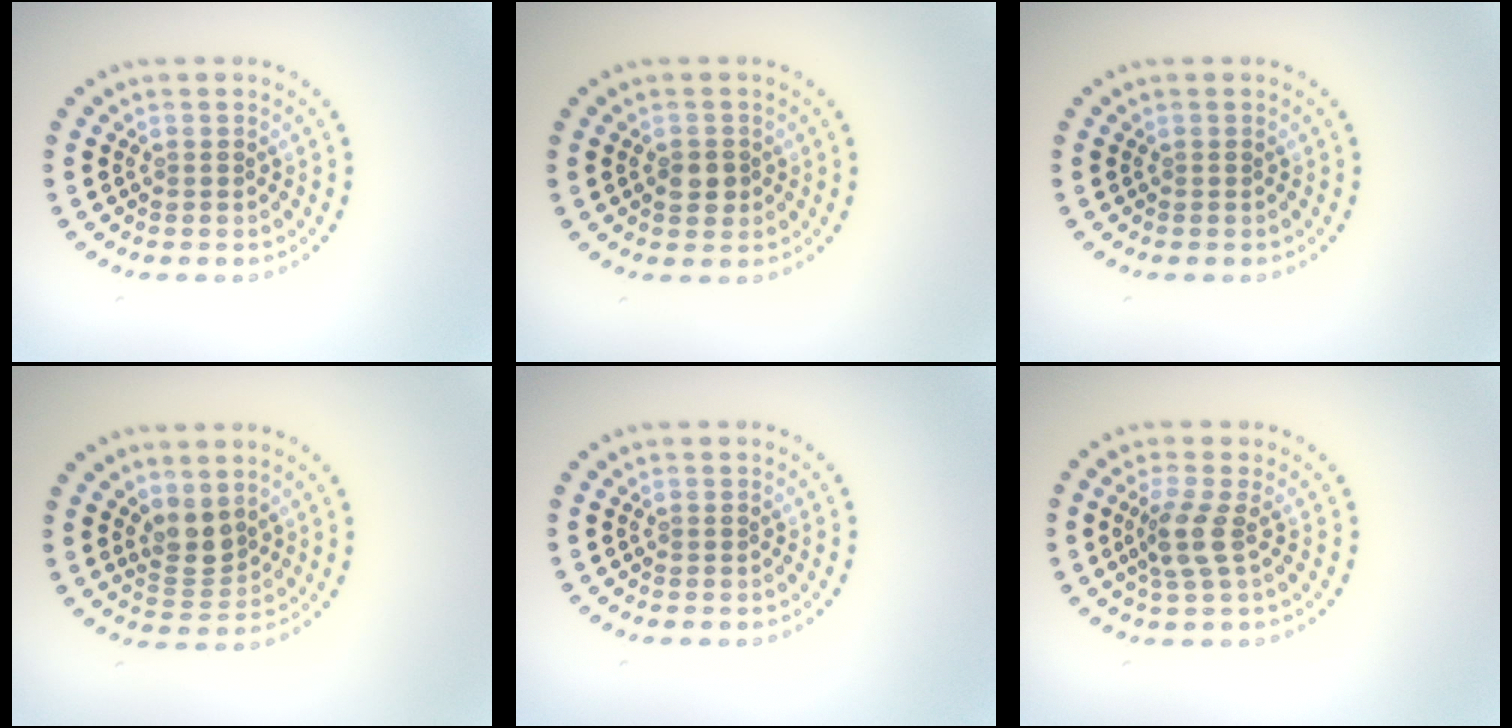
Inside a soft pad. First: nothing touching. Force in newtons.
{"total": 1.8, "press": 1.8, "slide": 0.4}
{"total": 0.0}
{"total": 2.7, "press": 2.2, "slide": 1.5}
{"total": 0.0}
{"total": 2.6, "press": 2.1, "slide": 1.6}